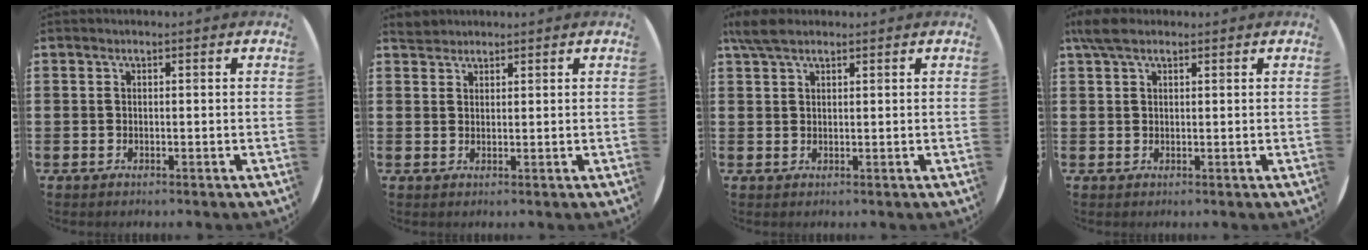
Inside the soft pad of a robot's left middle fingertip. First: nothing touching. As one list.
[{"total": 1.8, "force": [1.7, 0.5, -0.1], "torque": [0.006, 0.002, 0.033]}, {"total": 3.4, "force": [2.5, 1.2, 1.9], "torque": [-0.044, 0.008, 0.046]}, {"total": 3.3, "force": [2.2, 1.4, 2.0], "torque": [-0.046, 0.009, 0.040]}]